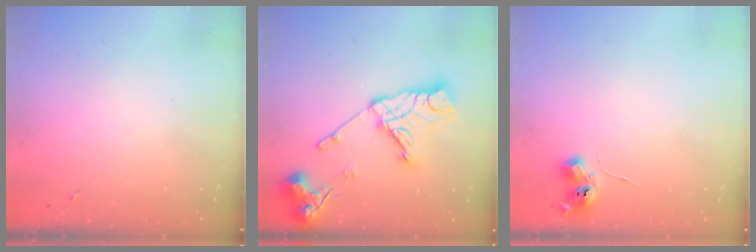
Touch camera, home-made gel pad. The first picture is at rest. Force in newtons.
{"total": 18.1, "press": 18.0, "slide": 2.1}
{"total": 6.2, "press": 6.1, "slide": 0.8}